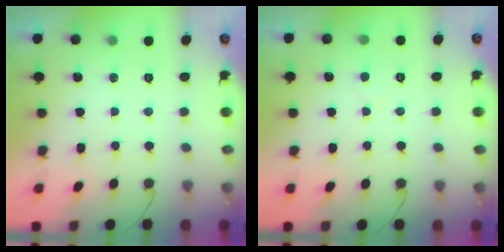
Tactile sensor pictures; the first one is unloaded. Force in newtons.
{"total": 2.6, "press": 2.6, "slide": 0.2}